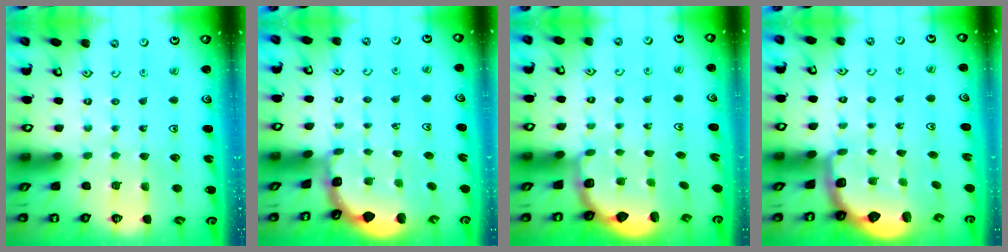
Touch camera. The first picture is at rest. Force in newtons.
{"total": 1.2, "press": 1.2, "slide": 0.3}
{"total": 2.7, "press": 2.0, "slide": 1.8}
{"total": 2.6, "press": 2.0, "slide": 1.7}